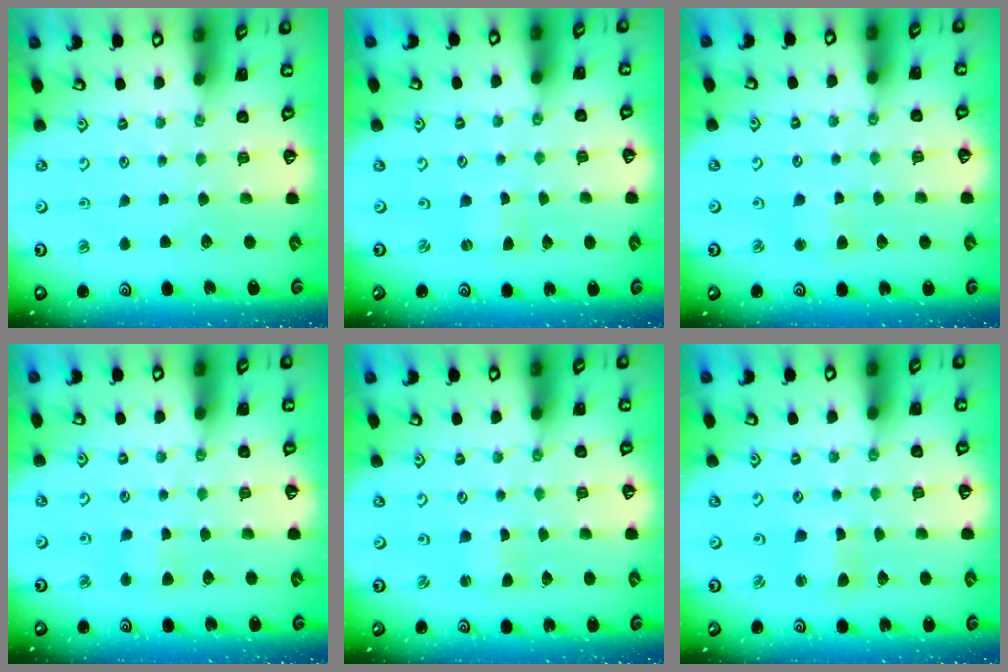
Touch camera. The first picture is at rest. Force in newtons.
{"total": 0.0}
{"total": 2.5, "press": 2.4, "slide": 0.5}
{"total": 2.9, "press": 2.9, "slide": 0.5}
{"total": 1.5, "press": 1.5, "slide": 0.0}
{"total": 2.6, "press": 2.5, "slide": 0.3}